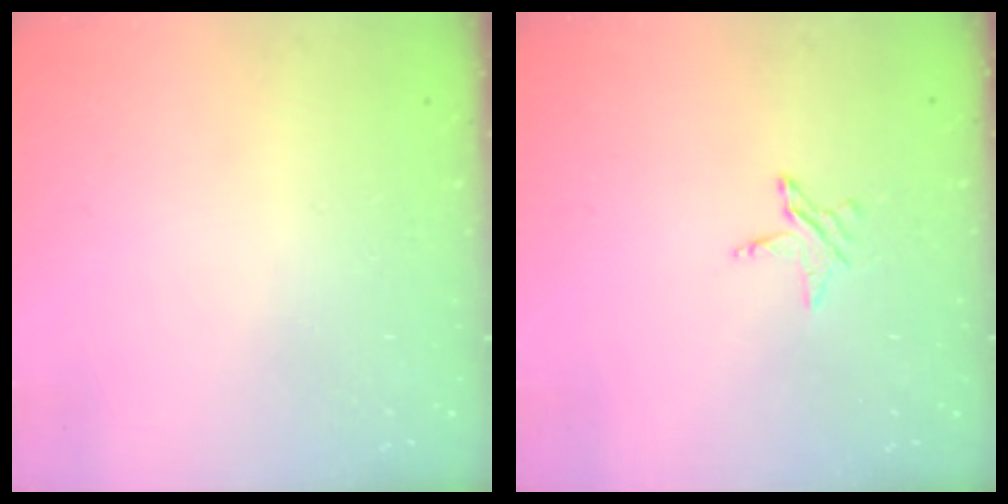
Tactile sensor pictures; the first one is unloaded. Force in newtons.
{"total": 2.9, "press": 2.9, "slide": 0.3}